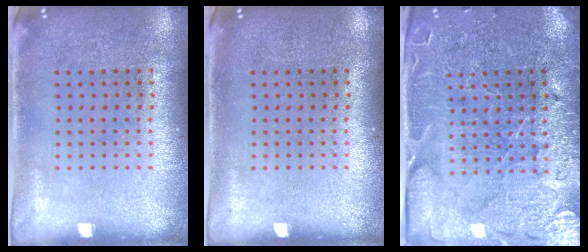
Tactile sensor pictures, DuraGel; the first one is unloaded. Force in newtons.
{"total": 0.0}
{"total": 3.6, "press": 3.4, "slide": 1.0}